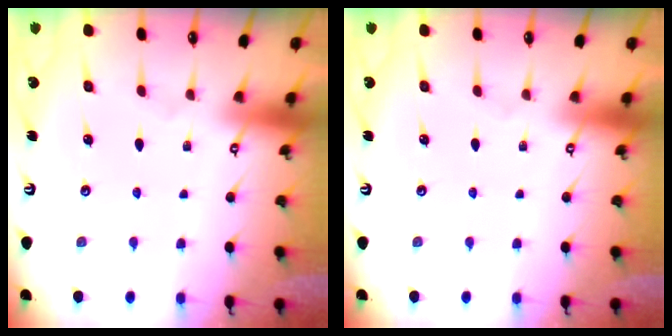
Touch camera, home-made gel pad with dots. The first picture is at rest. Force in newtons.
{"total": 0.0}